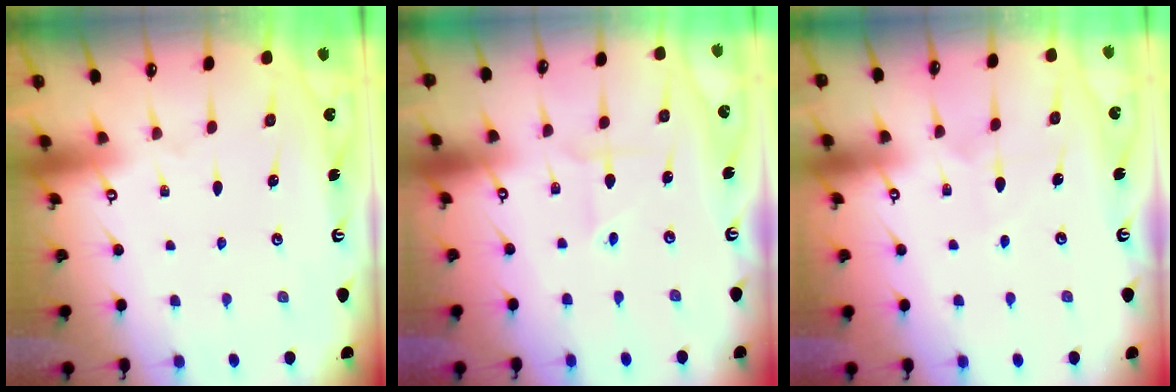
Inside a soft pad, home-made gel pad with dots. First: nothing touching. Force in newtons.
{"total": 1.7, "press": 1.7, "slide": 0.2}
{"total": 4.2, "press": 4.1, "slide": 0.4}